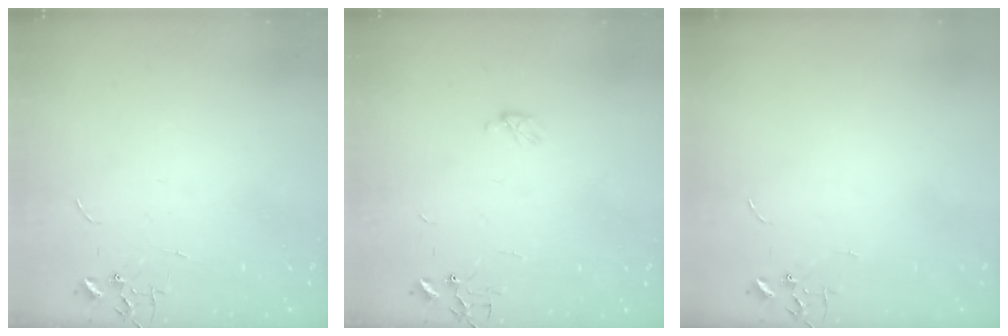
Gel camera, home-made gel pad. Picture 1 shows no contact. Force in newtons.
{"total": 2.9, "press": 2.9, "slide": 0.4}
{"total": 0.0}